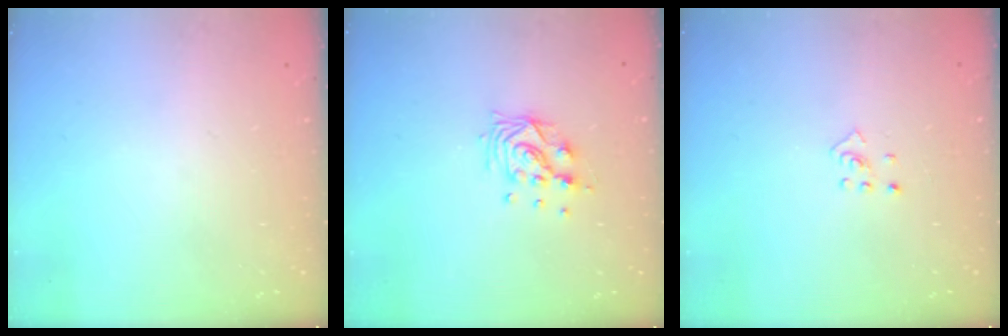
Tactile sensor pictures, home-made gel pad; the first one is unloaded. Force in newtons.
{"total": 10.0, "press": 9.9, "slide": 1.2}
{"total": 2.5, "press": 2.4, "slide": 0.8}